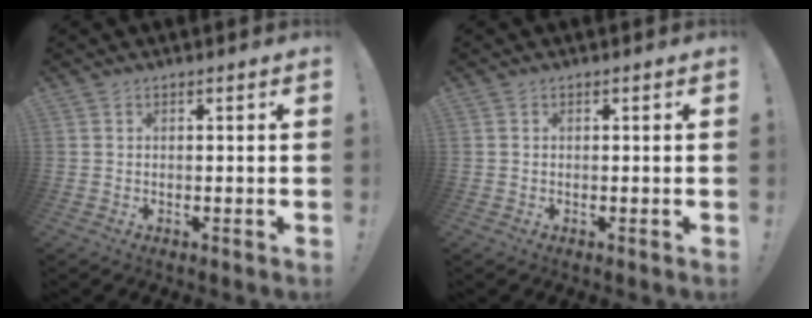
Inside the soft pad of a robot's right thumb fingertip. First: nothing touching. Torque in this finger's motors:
{"motor_torque": [-0.28, 0.38, 0.06, -0.15, 0.00]}